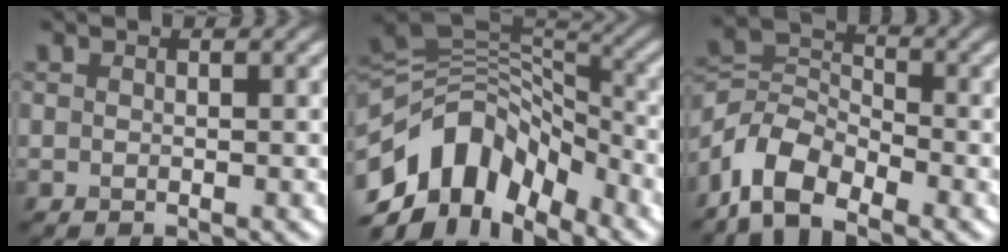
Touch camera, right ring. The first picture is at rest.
{"total": 10.7, "force": [-5.6, 6.6, 6.3], "torque": [-0.103, 0.016, -0.111]}
{"total": 5.9, "force": [-4.1, 3.0, 3.1], "torque": [-0.055, 0.005, -0.094]}